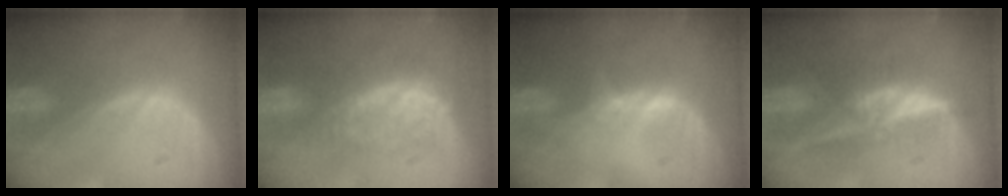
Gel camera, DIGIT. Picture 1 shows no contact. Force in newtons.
{"total": 8.7, "press": 7.4, "slide": 4.6}
{"total": 1.1, "press": 1.1, "slide": 0.3}
{"total": 5.8, "press": 5.5, "slide": 2.0}